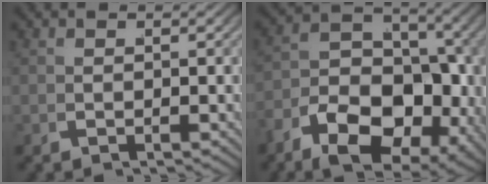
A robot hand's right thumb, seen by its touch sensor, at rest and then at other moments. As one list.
[{"total": 11.9, "force": [-2.8, 7.4, 8.9], "torque": [-0.132, -0.019, -0.054]}]